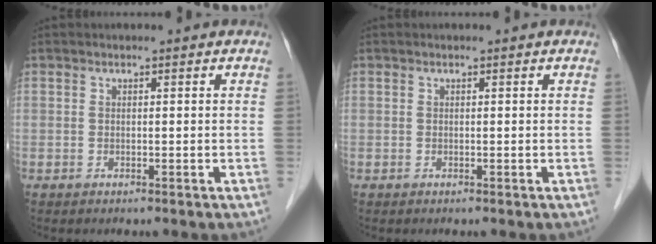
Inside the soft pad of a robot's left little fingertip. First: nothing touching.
{"total": 0.0}